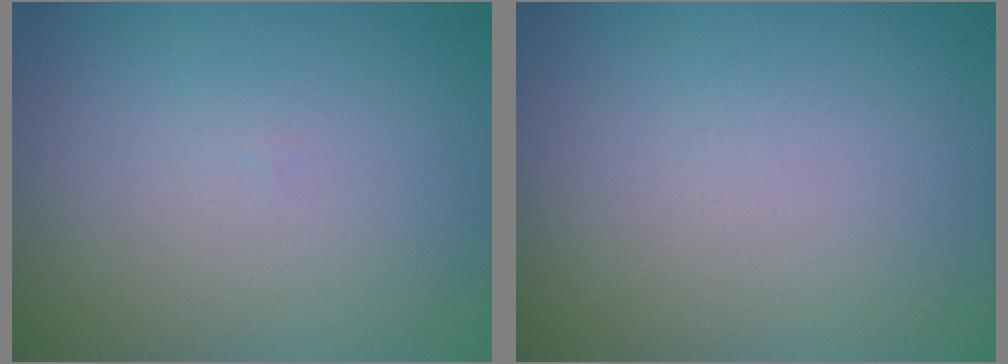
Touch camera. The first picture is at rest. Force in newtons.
{"total": 0.0}